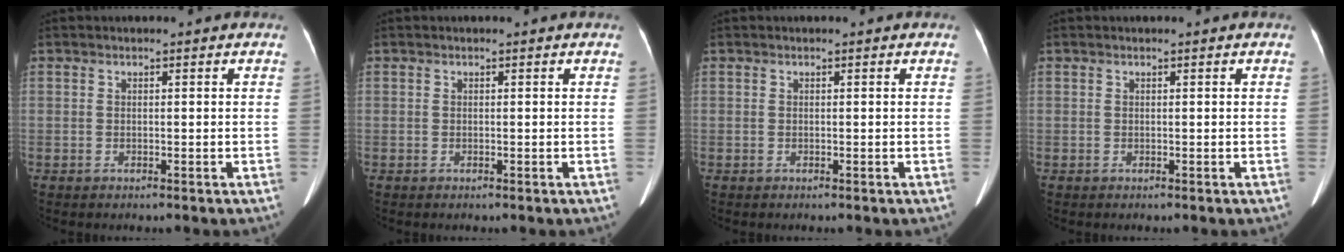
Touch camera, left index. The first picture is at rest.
{"total": 0.0}
{"total": 0.0}
{"total": 0.0}